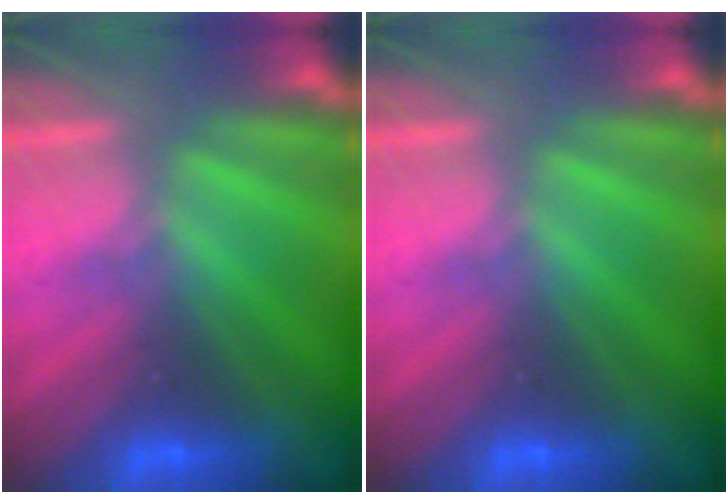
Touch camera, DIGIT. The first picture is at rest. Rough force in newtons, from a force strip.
{"total": 0.0}